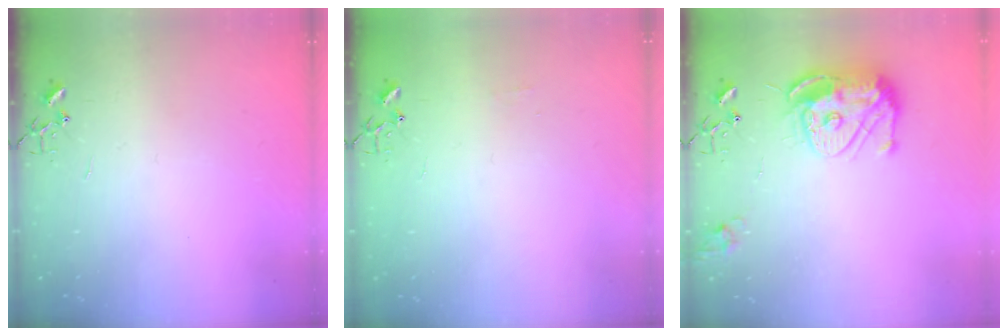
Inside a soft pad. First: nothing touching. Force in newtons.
{"total": 3.9, "press": 3.8, "slide": 0.6}
{"total": 13.5, "press": 13.4, "slide": 1.2}